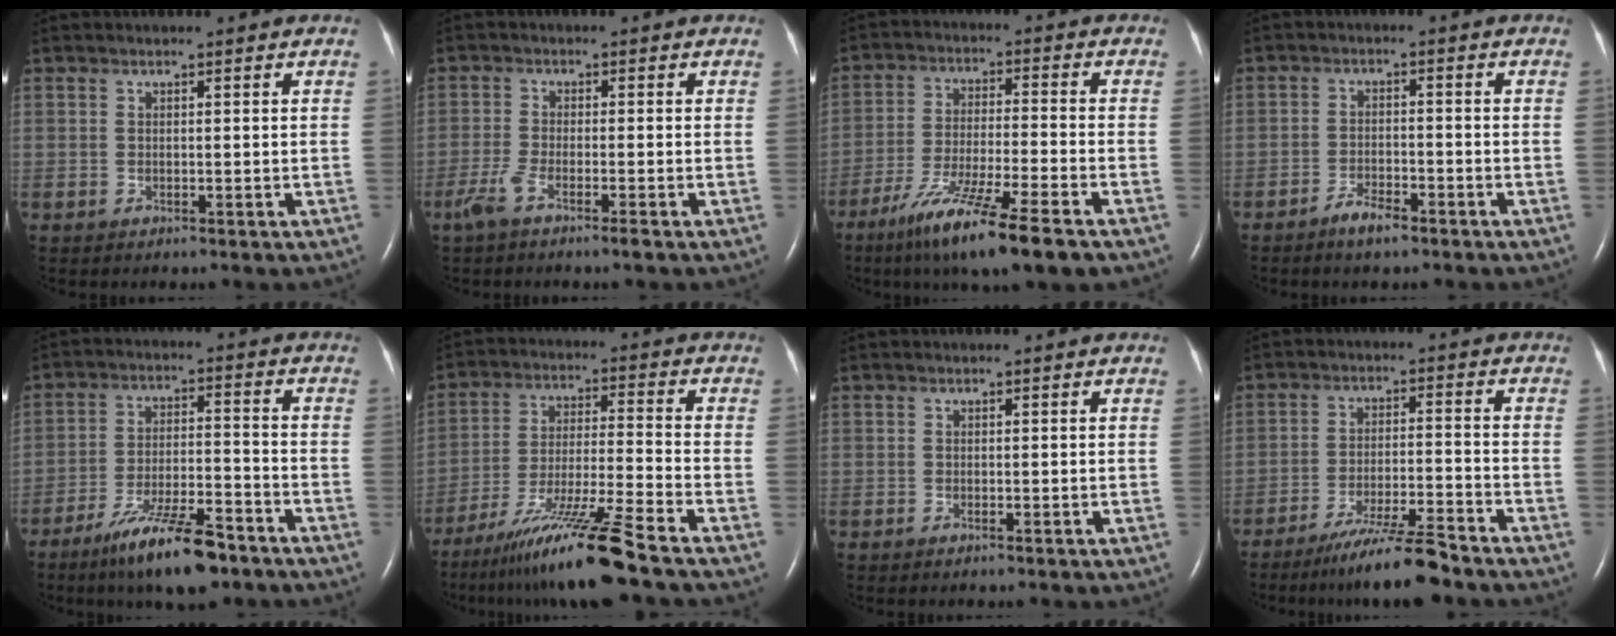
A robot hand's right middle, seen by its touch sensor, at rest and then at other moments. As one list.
[{"total": 3.7, "force": [-2.5, 0.1, 2.8], "torque": [-0.062, -0.008, -0.054]}, {"total": 13.2, "force": [-8.6, 0.1, 10.0], "torque": [-0.191, -0.044, -0.153]}, {"total": 3.5, "force": [-2.7, 0.9, 2.1], "torque": [-0.043, 0.000, -0.049]}, {"total": 12.0, "force": [-8.6, 2.2, 8.1], "torque": [-0.147, -0.018, -0.147]}, {"total": 14.3, "force": [-11.0, -2.2, 8.8], "torque": [-0.168, -0.031, -0.197]}, {"total": 0.0}, {"total": 8.6, "force": [-7.2, -0.4, 4.8], "torque": [-0.080, -0.026, -0.129]}]